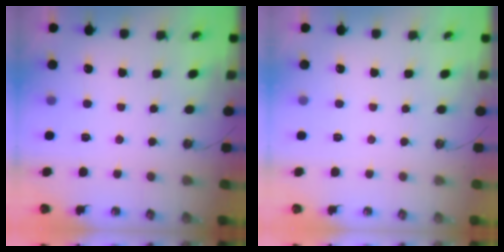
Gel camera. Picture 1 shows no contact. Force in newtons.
{"total": 0.0}